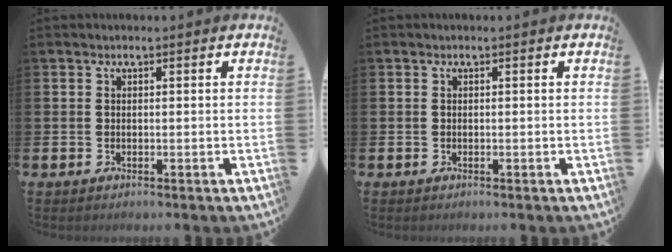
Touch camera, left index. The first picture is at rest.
{"total": 0.0}